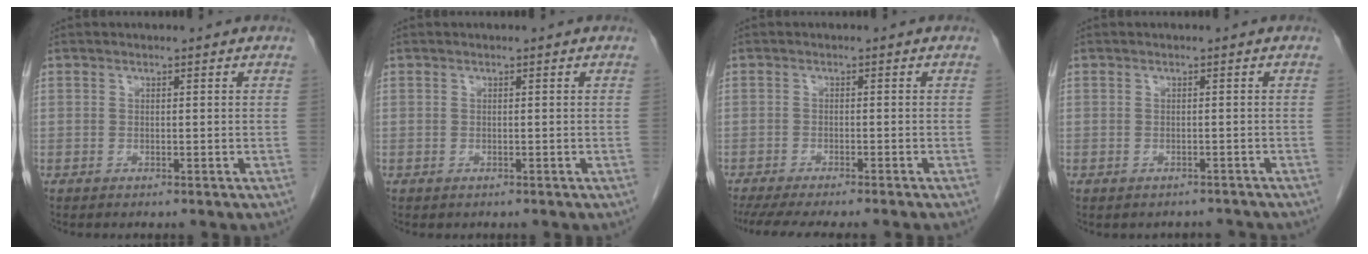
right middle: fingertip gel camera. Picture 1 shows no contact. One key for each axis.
{"total": 0.0}
{"total": 10.7, "fx": -9.2, "fy": 0.3, "fz": 5.4, "tx": -0.062, "ty": -0.018, "tz": -0.133}
{"total": 2.6, "fx": -2.3, "fy": 1.2, "fz": 0.2, "tx": -0.001, "ty": 0.004, "tz": -0.028}